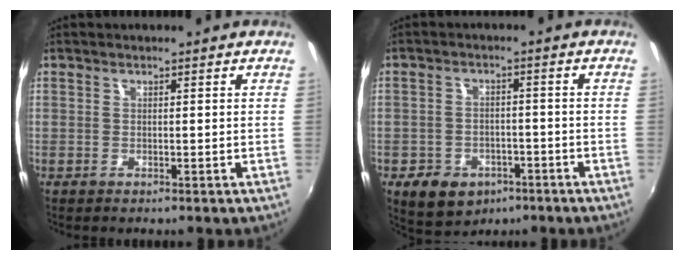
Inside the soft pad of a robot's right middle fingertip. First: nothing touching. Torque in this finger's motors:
{"motor_torque": [0.15, -0.47, 0.06, 0.03]}